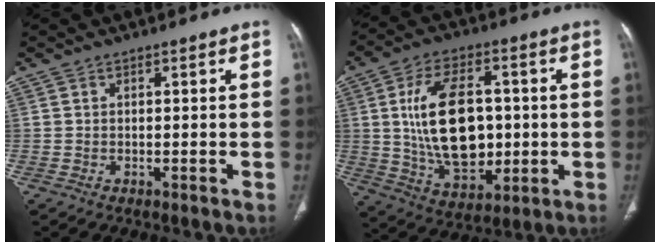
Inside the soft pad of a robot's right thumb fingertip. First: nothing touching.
{"total": 18.4, "force": [1.0, 11.1, 14.7], "torque": [-0.227, -0.004, 0.030]}